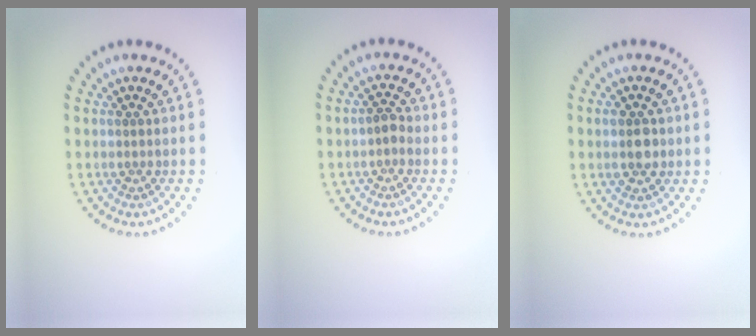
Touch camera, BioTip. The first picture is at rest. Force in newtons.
{"total": 1.1, "press": 1.0, "slide": 0.5}
{"total": 2.3, "press": 2.3, "slide": 0.3}